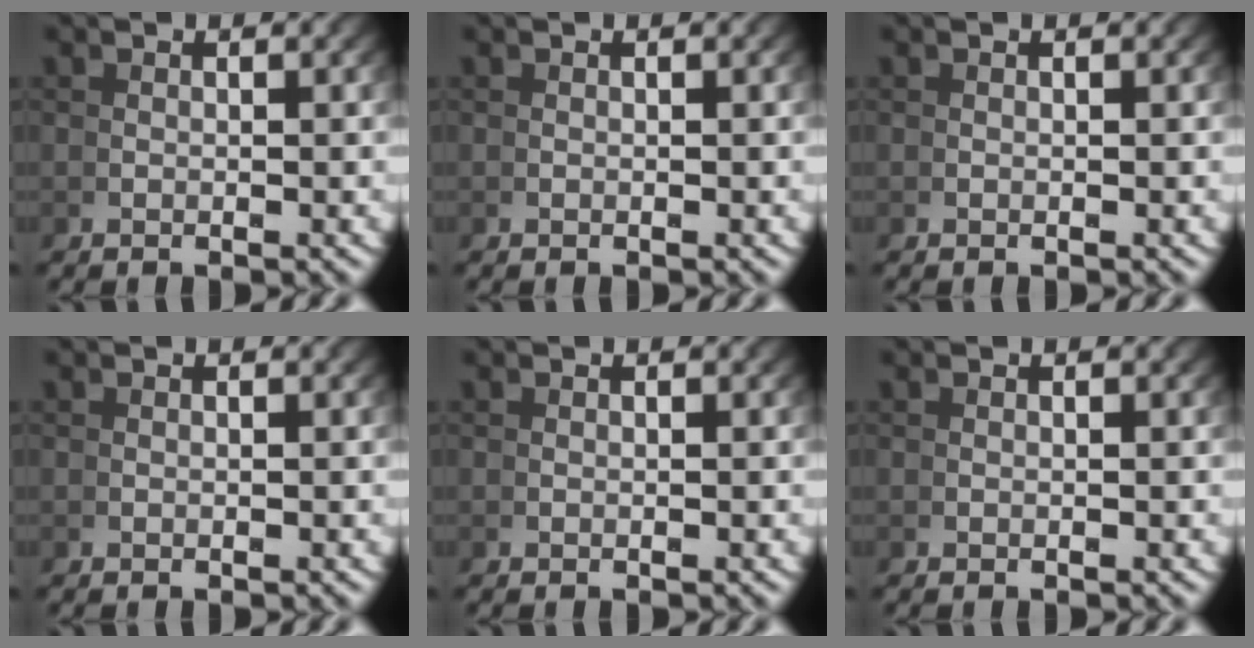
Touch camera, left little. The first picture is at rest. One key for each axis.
{"total": 0.0}
{"total": 0.0}
{"total": 0.0}
{"total": 0.0}
{"total": 0.0}